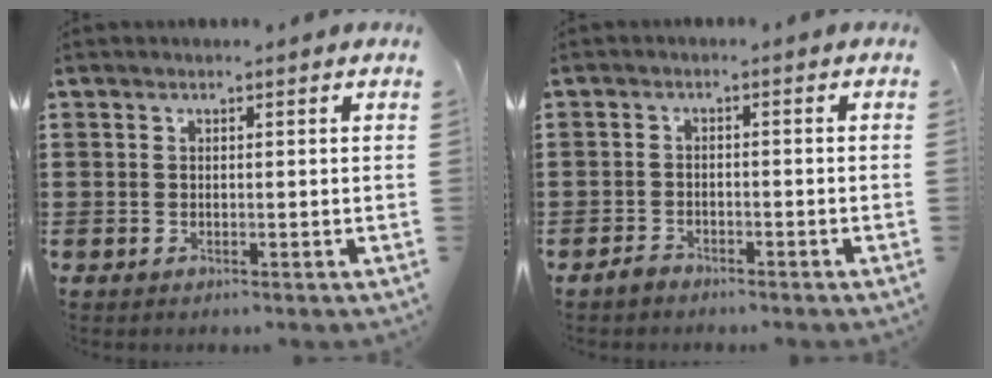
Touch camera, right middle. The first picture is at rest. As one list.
[{"total": 1.7, "force": [-1.5, 0.5, 0.6], "torque": [-0.025, -0.003, -0.033]}]